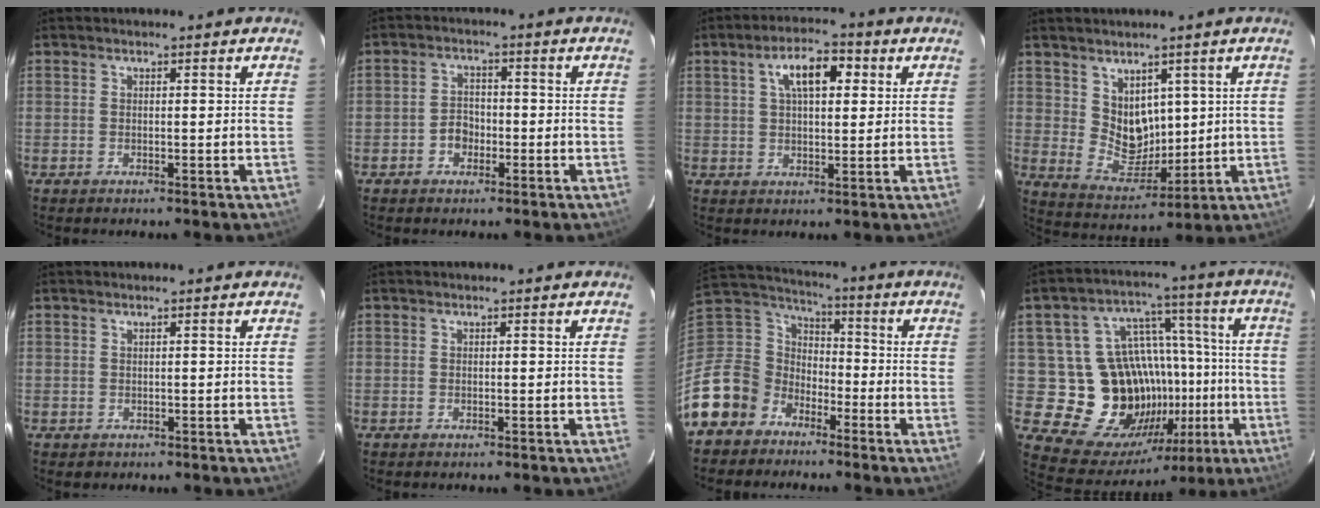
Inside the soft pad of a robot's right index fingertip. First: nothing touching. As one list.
[{"total": 3.5, "force": [-1.5, 2.8, 1.5], "torque": [-0.032, 0.011, -0.023]}, {"total": 7.9, "force": [2.8, 3.5, 6.5], "torque": [-0.112, 0.021, 0.046]}, {"total": 8.1, "force": [3.6, 6.1, 3.8], "torque": [-0.063, -0.002, 0.088]}, {"total": 0.7, "force": [0.0, 0.7, 0.0], "torque": [0.003, 0.003, 0.003]}, {"total": 0.0}, {"total": 14.1, "force": [-8.8, 10.6, 2.9], "torque": [-0.103, 0.034, -0.171]}, {"total": 21.5, "force": [-4.7, 16.8, 12.5], "torque": [-0.218, 0.033, -0.043]}]